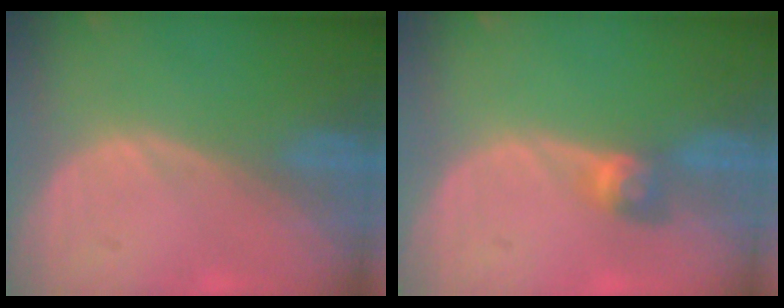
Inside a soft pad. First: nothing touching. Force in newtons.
{"total": 2.8, "press": 2.5, "slide": 1.3}